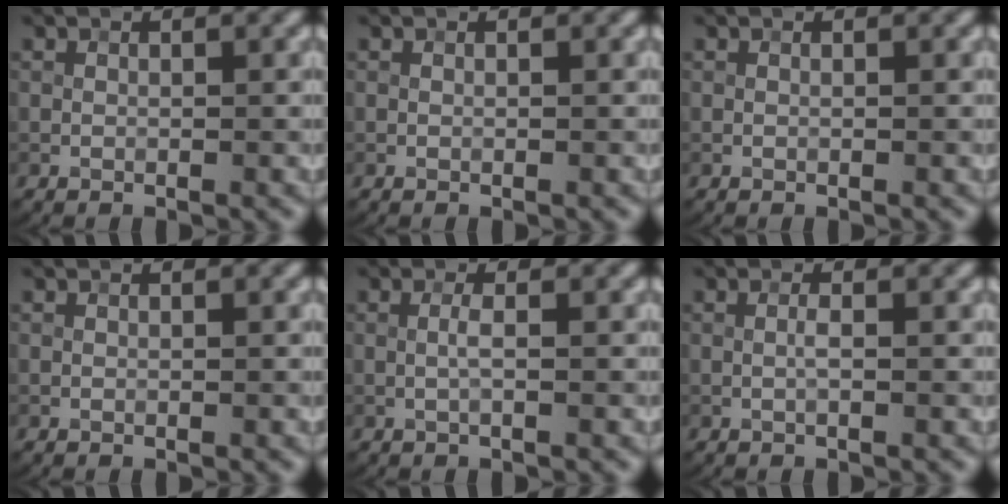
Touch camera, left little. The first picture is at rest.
{"total": 0.0}
{"total": 0.0}
{"total": 0.0}
{"total": 1.0, "force": [-0.1, 0.0, 1.0], "torque": [-0.020, 0.002, -0.004]}
{"total": 0.8, "force": [-0.2, 0.0, 0.8], "torque": [-0.014, 0.001, -0.005]}